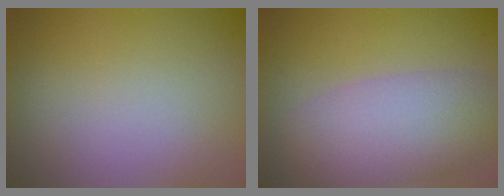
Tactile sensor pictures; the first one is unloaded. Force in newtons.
{"total": 6.4, "press": 6.4, "slide": 0.3}